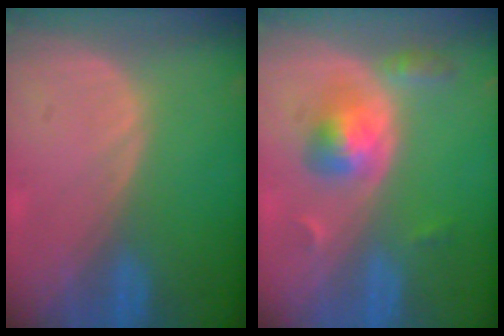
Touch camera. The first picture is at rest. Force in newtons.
{"total": 5.1, "press": 4.9, "slide": 1.4}